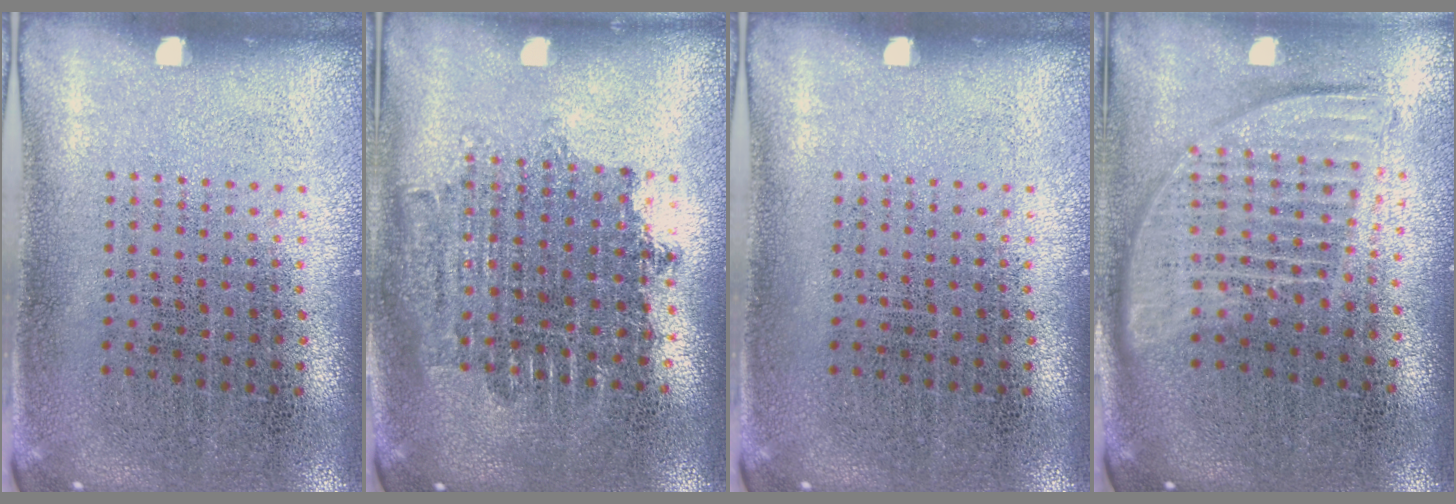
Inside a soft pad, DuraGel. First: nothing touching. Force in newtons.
{"total": 1.6, "press": 1.3, "slide": 0.9}
{"total": 0.0}
{"total": 1.8, "press": 1.6, "slide": 1.0}